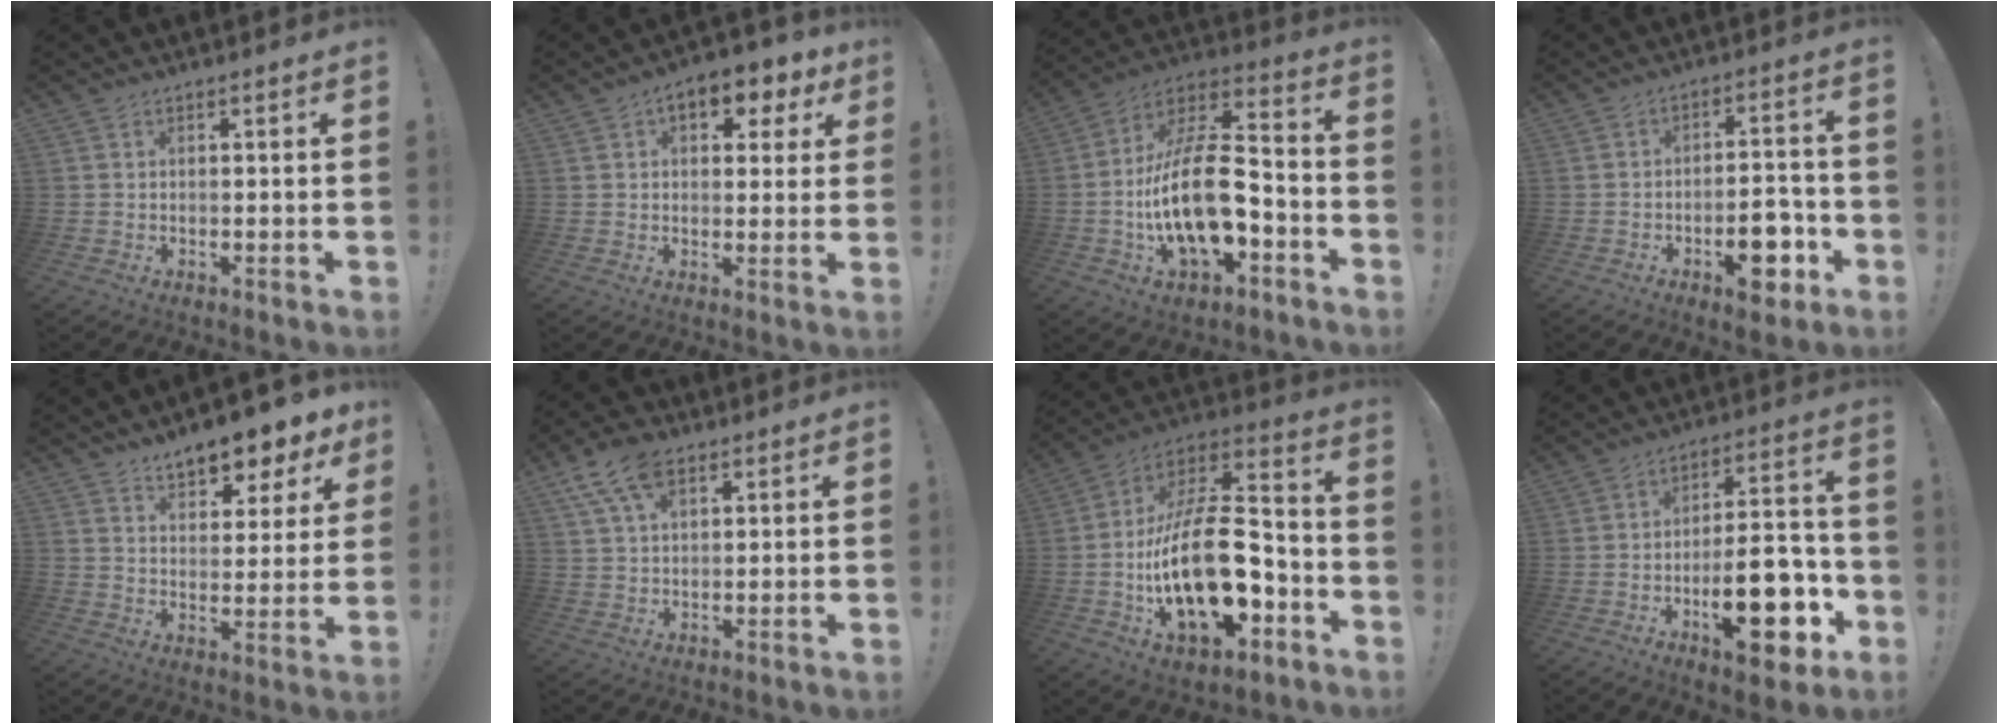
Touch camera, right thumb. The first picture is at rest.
{"total": 7.7, "force": [3.3, 4.8, 5.1], "torque": [-0.065, -0.011, 0.056]}
{"total": 20.9, "force": [-4.5, 10.3, 17.6], "torque": [-0.336, 0.022, -0.075]}
{"total": 11.1, "force": [-5.1, 5.3, 8.3], "torque": [-0.095, 0.035, -0.079]}
{"total": 9.3, "force": [7.5, 3.6, 4.2], "torque": [-0.051, -0.059, 0.130]}
{"total": 10.7, "force": [5.7, 5.8, 7.0], "torque": [-0.121, -0.010, 0.108]}
{"total": 25.0, "force": [-6.3, 12.3, 20.8], "torque": [-0.406, 0.032, -0.105]}
{"total": 20.6, "force": [-7.8, 8.3, 17.1], "torque": [-0.241, 0.050, -0.113]}